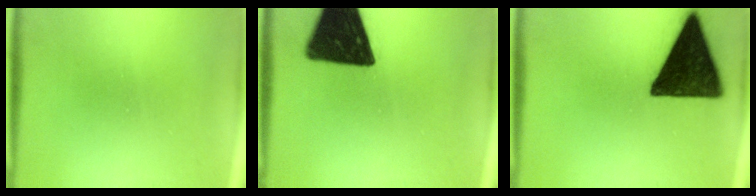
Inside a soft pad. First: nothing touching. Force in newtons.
{"total": 18.5}
{"total": 18.1}